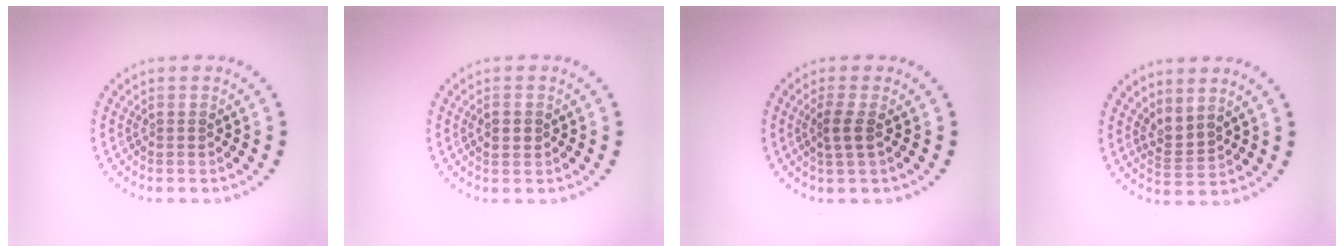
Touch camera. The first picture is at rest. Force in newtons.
{"total": 1.2, "press": 1.2, "slide": 0.1}
{"total": 1.7, "press": 1.3, "slide": 1.1}
{"total": 2.1, "press": 1.4, "slide": 1.6}